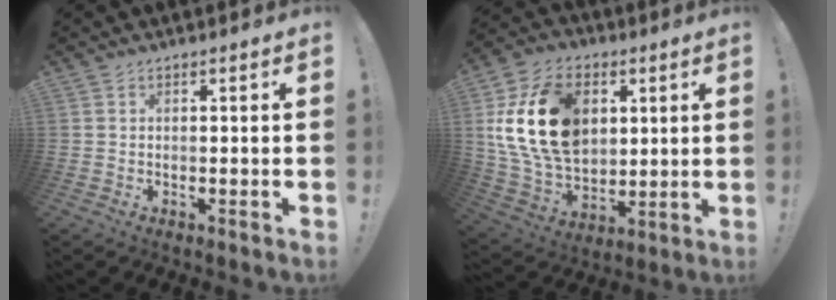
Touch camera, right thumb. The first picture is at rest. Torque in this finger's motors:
{"motor_torque": [0.53, 1.09, 2.26, 0.41, 0.75]}